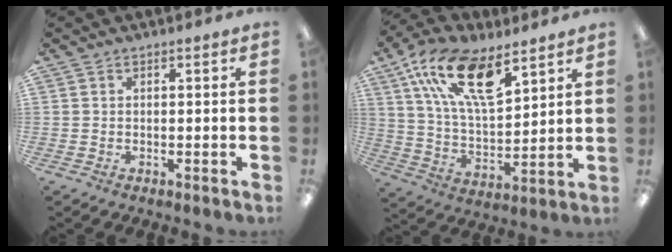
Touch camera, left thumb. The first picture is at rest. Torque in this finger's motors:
{"motor_torque": [0.47, 0.55, 1.60, -1.16, 0.48]}